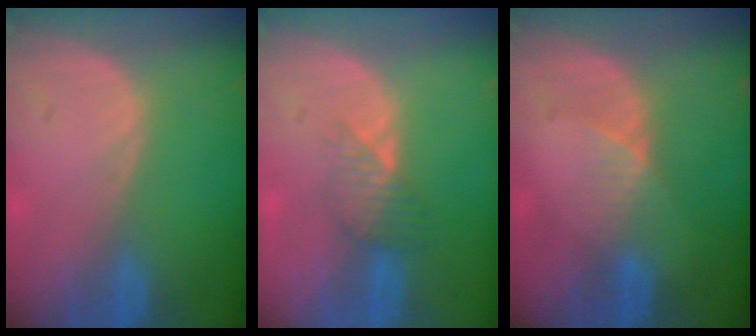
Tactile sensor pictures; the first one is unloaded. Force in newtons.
{"total": 3.5, "press": 3.1, "slide": 1.7}
{"total": 3.0, "press": 2.6, "slide": 1.5}